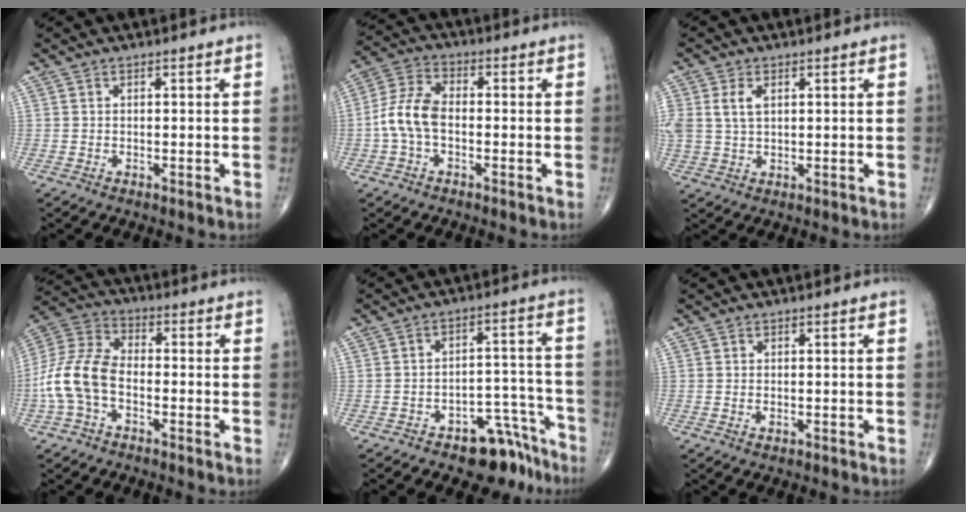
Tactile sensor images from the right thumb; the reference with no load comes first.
{"total": 8.2, "force": [-1.5, 4.8, 6.5], "torque": [-0.137, 0.027, -0.038]}
{"total": 5.8, "force": [1.5, 3.6, 4.3], "torque": [-0.098, 0.004, 0.035]}
{"total": 11.8, "force": [-3.2, 7.0, 8.9], "torque": [-0.192, 0.034, -0.071]}
{"total": 9.3, "force": [-6.9, 4.9, 3.9], "torque": [-0.009, 0.086, -0.098]}
{"total": 0.7, "force": [-0.2, 0.4, 0.6], "torque": [-0.011, 0.003, -0.001]}